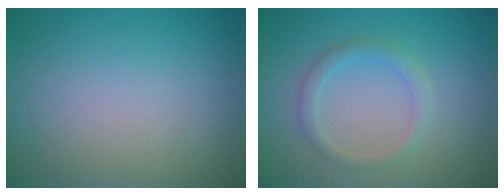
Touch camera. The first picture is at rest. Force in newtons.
{"total": 1.8, "press": 1.8, "slide": 0.0}